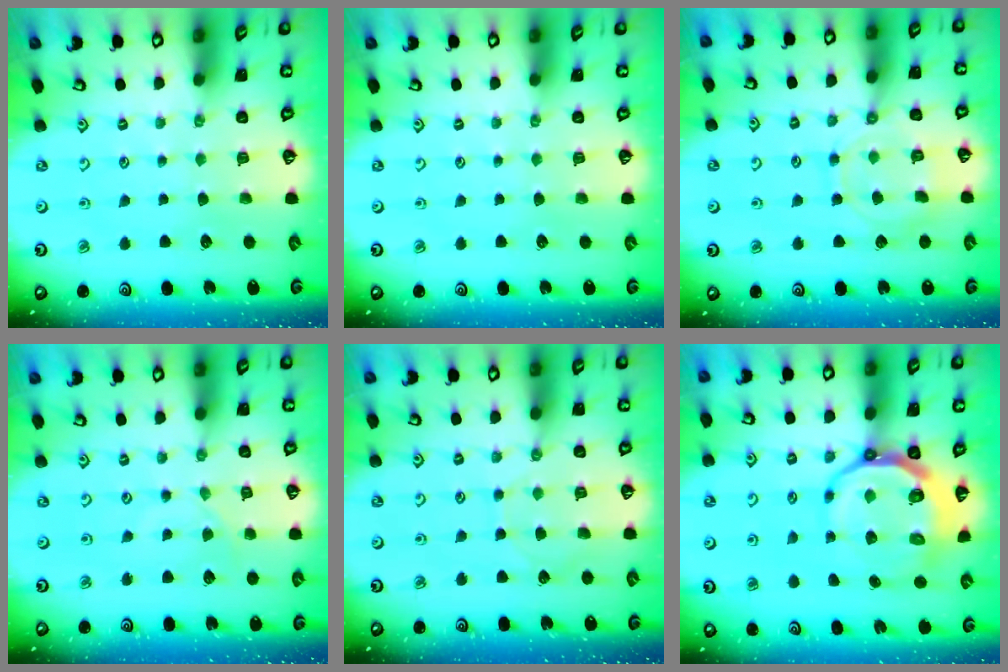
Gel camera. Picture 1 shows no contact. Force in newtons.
{"total": 0.0}
{"total": 11.2, "press": 11.1, "slide": 0.7}
{"total": 0.6, "press": 0.5, "slide": 0.2}
{"total": 5.0, "press": 4.9, "slide": 0.6}
{"total": 13.0, "press": 12.4, "slide": 3.7}